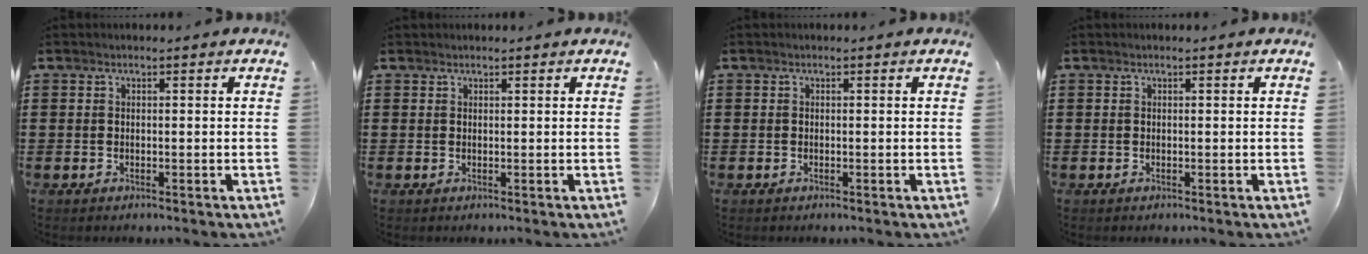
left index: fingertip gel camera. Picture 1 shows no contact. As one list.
[{"total": 0.6, "force": [0.6, 0.2, 0.0], "torque": [-0.002, 0.000, 0.013]}, {"total": 0.0}, {"total": 0.0}]